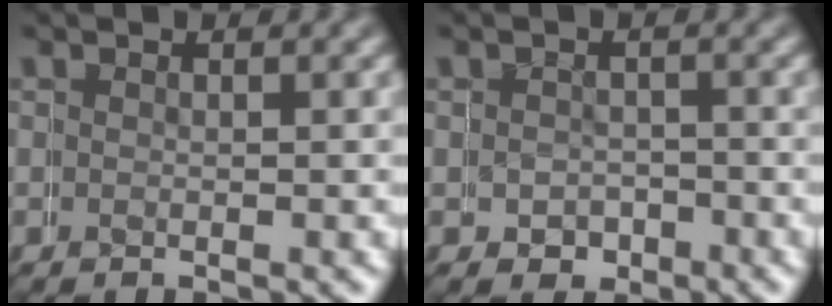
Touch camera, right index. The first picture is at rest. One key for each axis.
{"total": 2.2, "fx": -0.1, "fy": 1.8, "fz": -1.2, "tx": 0.015, "ty": -0.007, "tz": 0.001}